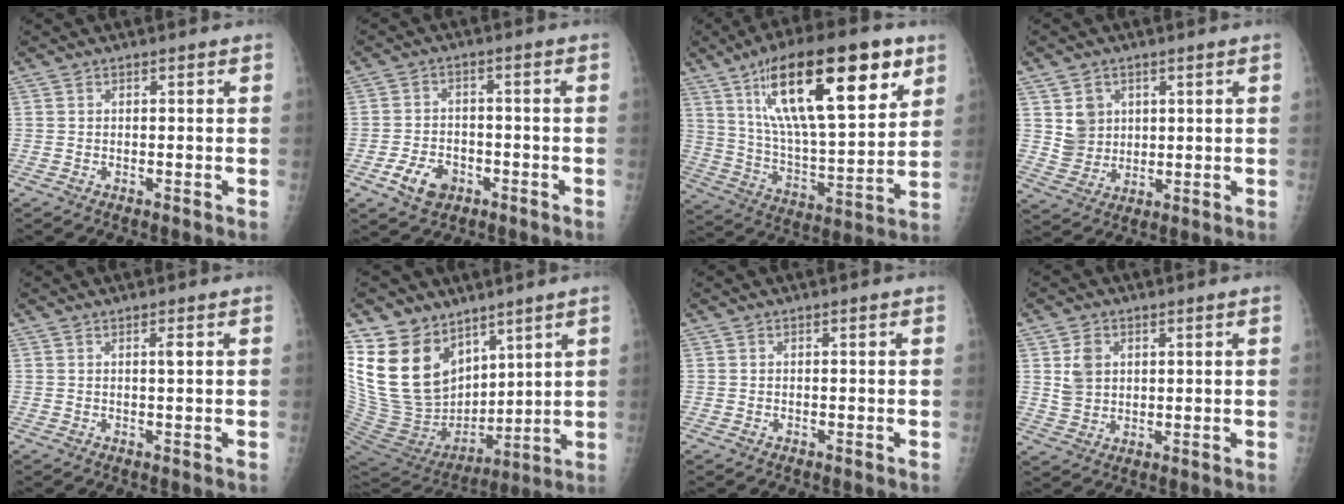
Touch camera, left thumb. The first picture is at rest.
{"total": 6.6, "force": [-3.5, 4.6, 3.3], "torque": [-0.044, 0.020, -0.057]}
{"total": 26.7, "force": [13.0, 9.1, 21.5], "torque": [-0.330, -0.032, 0.222]}
{"total": 6.2, "force": [2.1, 5.4, 2.2], "torque": [-0.014, -0.014, 0.048]}
{"total": 1.1, "force": [0.4, 0.0, 1.1], "torque": [-0.021, -0.001, 0.006]}
{"total": 19.7, "force": [11.2, 13.0, 9.7], "torque": [-0.151, -0.053, 0.234]}
{"total": 0.0}
{"total": 5.2, "force": [1.7, 4.1, 2.8], "torque": [-0.034, -0.010, 0.039]}